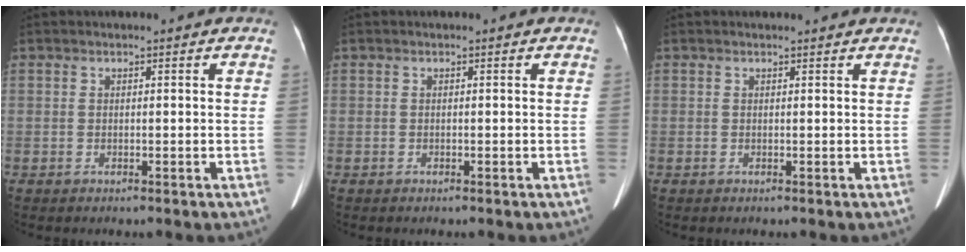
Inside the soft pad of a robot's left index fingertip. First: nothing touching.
{"total": 0.0}
{"total": 1.4, "force": [1.4, 0.5, 0.1], "torque": [-0.012, 0.014, 0.012]}